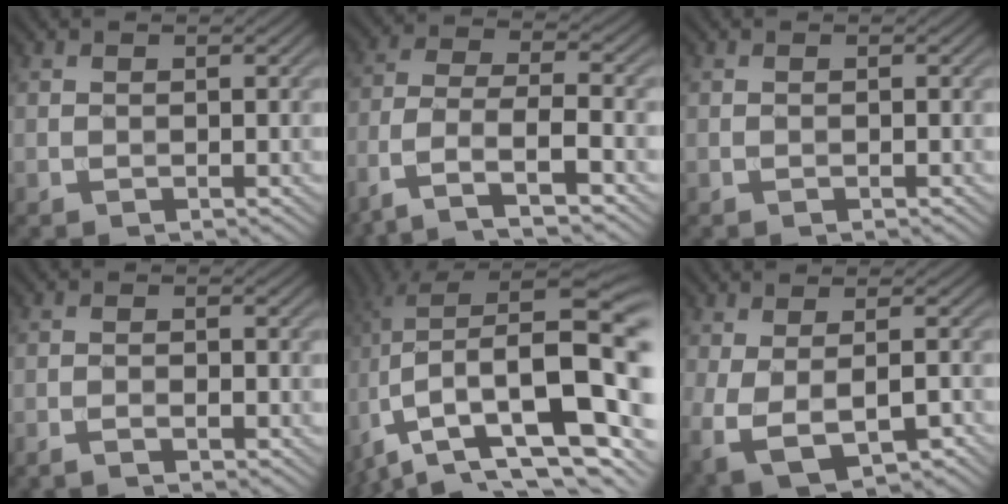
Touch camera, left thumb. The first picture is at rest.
{"total": 8.9, "force": [-6.0, 2.9, 5.9], "torque": [-0.119, -0.004, -0.130]}
{"total": 0.0}
{"total": 1.9, "force": [-1.5, 0.3, 1.2], "torque": [-0.025, 0.003, -0.029]}
{"total": 18.2, "force": [-2.7, 7.2, 16.5], "torque": [-0.294, -0.014, -0.036]}
{"total": 7.7, "force": [-2.6, 3.6, 6.2], "torque": [-0.136, -0.025, -0.035]}